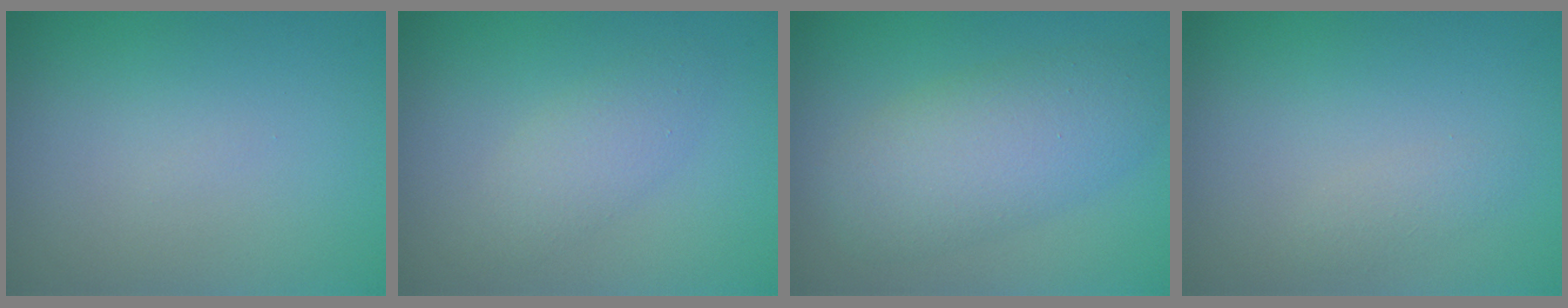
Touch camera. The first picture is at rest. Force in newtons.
{"total": 2.2, "press": 2.2, "slide": 0.0}
{"total": 5.6, "press": 5.6, "slide": 0.2}
{"total": 1.0, "press": 1.0, "slide": 0.0}